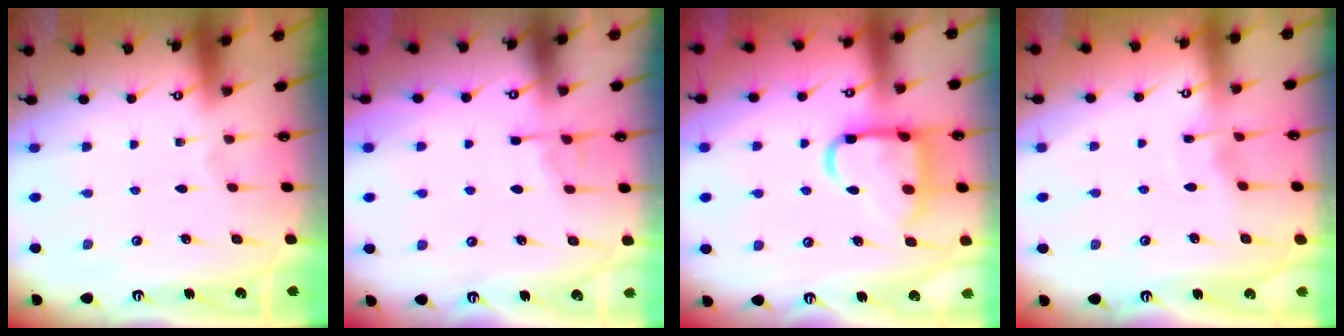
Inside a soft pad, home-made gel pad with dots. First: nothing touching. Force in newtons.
{"total": 4.7, "press": 4.7, "slide": 0.7}
{"total": 14.8, "press": 14.7, "slide": 1.5}
{"total": 4.1, "press": 4.1, "slide": 0.3}